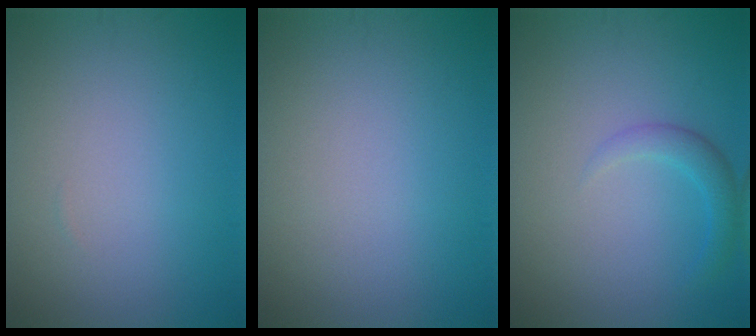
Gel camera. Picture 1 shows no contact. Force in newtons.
{"total": 0.0}
{"total": 1.9, "press": 1.9, "slide": 0.1}